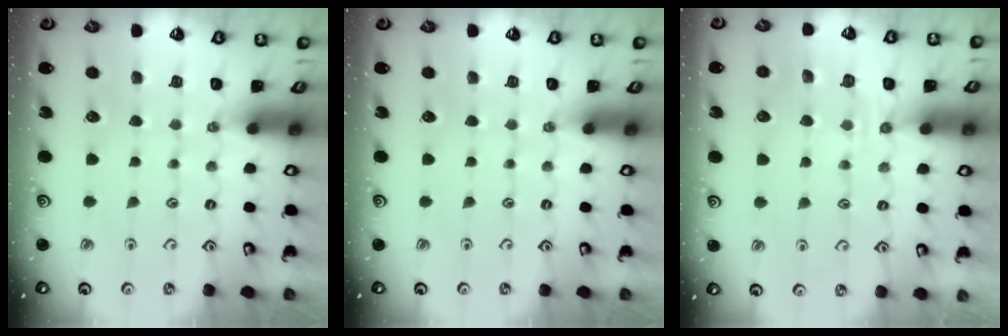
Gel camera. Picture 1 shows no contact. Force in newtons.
{"total": 0.0}
{"total": 4.8, "press": 4.5, "slide": 1.5}